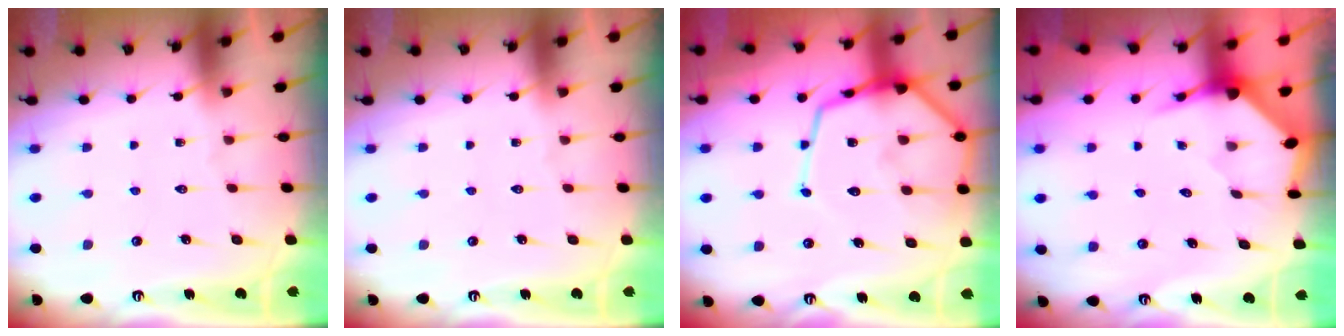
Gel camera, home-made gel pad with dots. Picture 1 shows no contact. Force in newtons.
{"total": 0.0}
{"total": 18.5, "press": 18.5, "slide": 1.7}
{"total": 3.7, "press": 3.6, "slide": 0.4}